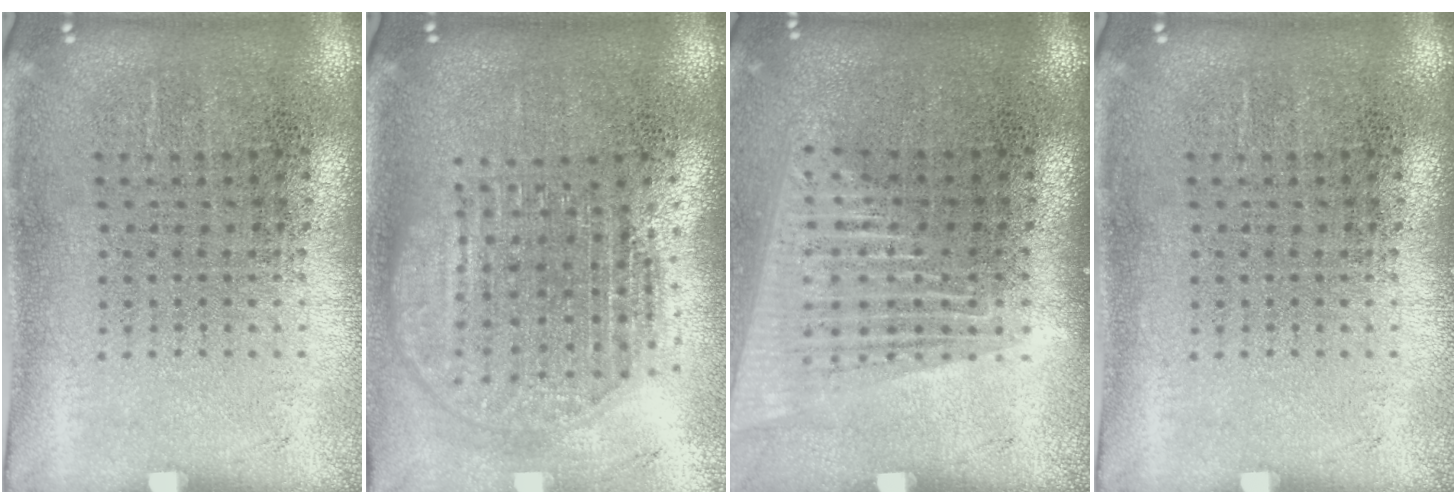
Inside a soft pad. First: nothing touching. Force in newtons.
{"total": 1.8, "press": 1.5, "slide": 1.0}
{"total": 1.7, "press": 1.5, "slide": 0.8}
{"total": 0.0}